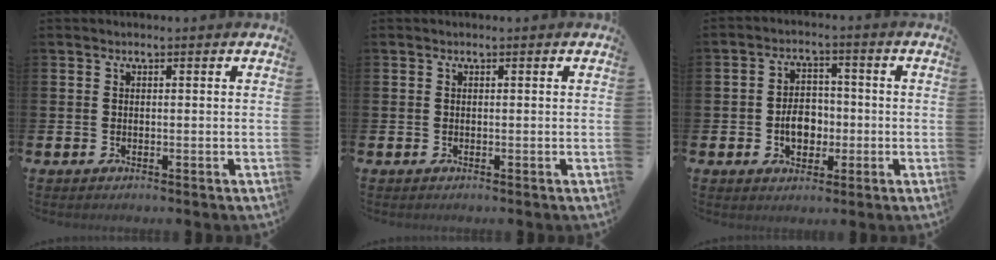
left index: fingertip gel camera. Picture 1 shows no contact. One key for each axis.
{"total": 0.0}
{"total": 4.7, "fx": -1.0, "fy": 3.4, "fz": 3.1, "tx": -0.043, "ty": 0.000, "tz": -0.024}